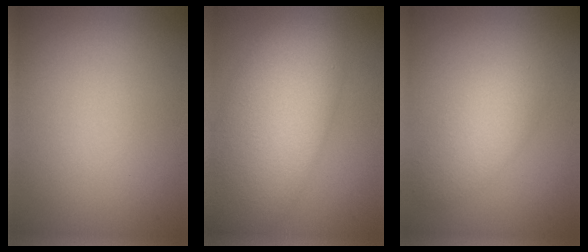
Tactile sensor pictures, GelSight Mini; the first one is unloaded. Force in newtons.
{"total": 10.3, "press": 10.3, "slide": 0.3}
{"total": 3.3, "press": 3.3, "slide": 0.2}